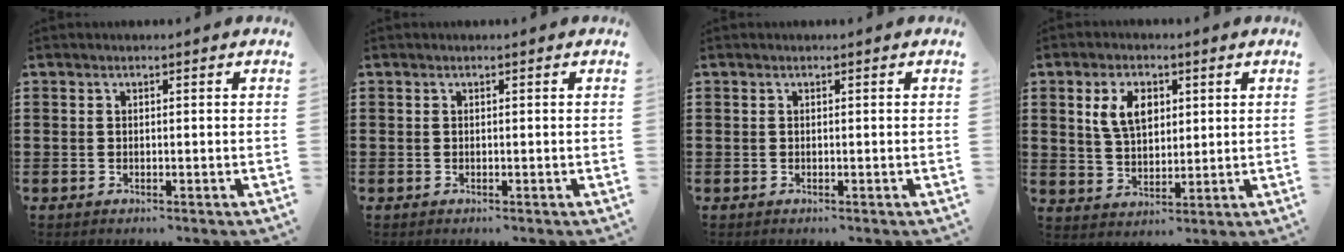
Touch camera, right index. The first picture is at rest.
{"total": 0.0}
{"total": 0.0}
{"total": 6.2, "force": [2.4, 3.8, 4.3], "torque": [-0.104, 0.013, 0.040]}